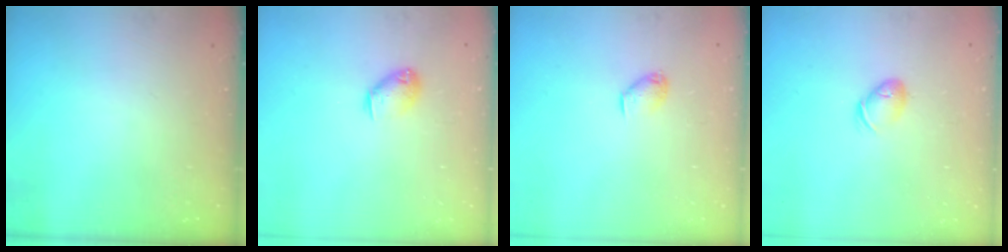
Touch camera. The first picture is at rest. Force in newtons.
{"total": 7.6, "press": 7.5, "slide": 1.4}
{"total": 5.4, "press": 5.3, "slide": 0.7}
{"total": 7.1, "press": 7.0, "slide": 1.1}